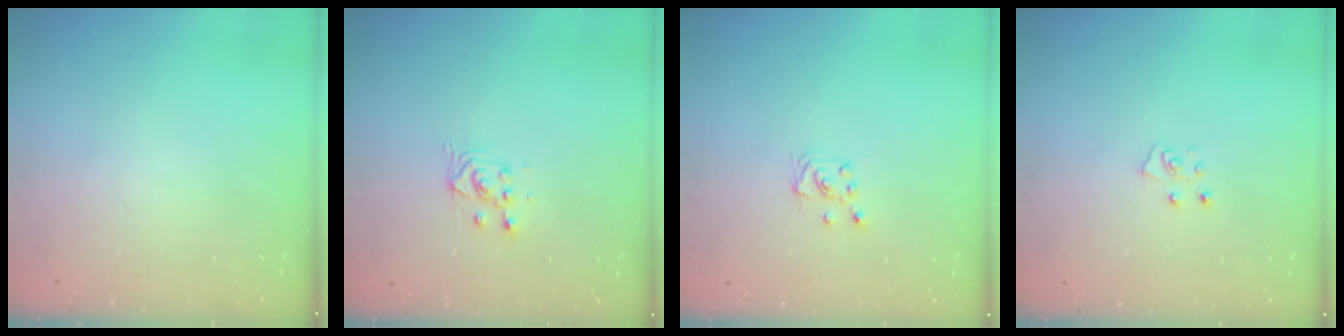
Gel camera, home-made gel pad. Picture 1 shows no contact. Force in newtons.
{"total": 2.9, "press": 2.9, "slide": 0.1}
{"total": 3.7, "press": 3.6, "slide": 0.4}
{"total": 5.3, "press": 5.3, "slide": 0.5}